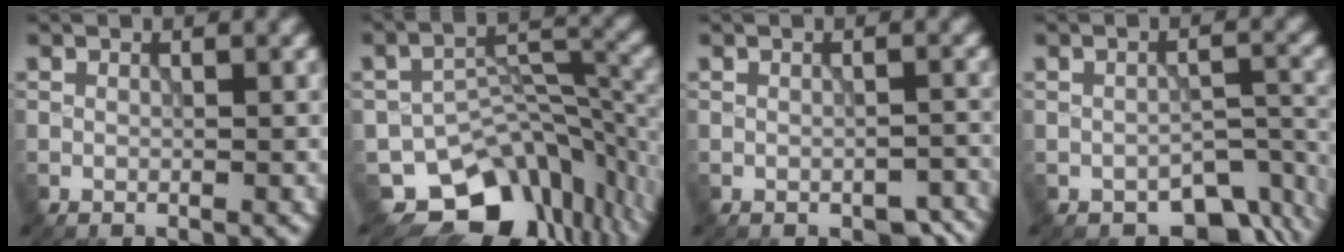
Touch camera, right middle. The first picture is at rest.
{"total": 12.0, "force": [-7.6, 7.1, 5.9], "torque": [-0.088, -0.014, -0.111]}
{"total": 2.4, "force": [-1.7, 1.2, 1.2], "torque": [-0.014, -0.006, -0.015]}
{"total": 5.7, "force": [-4.0, 3.0, 2.8], "torque": [-0.024, -0.018, -0.048]}